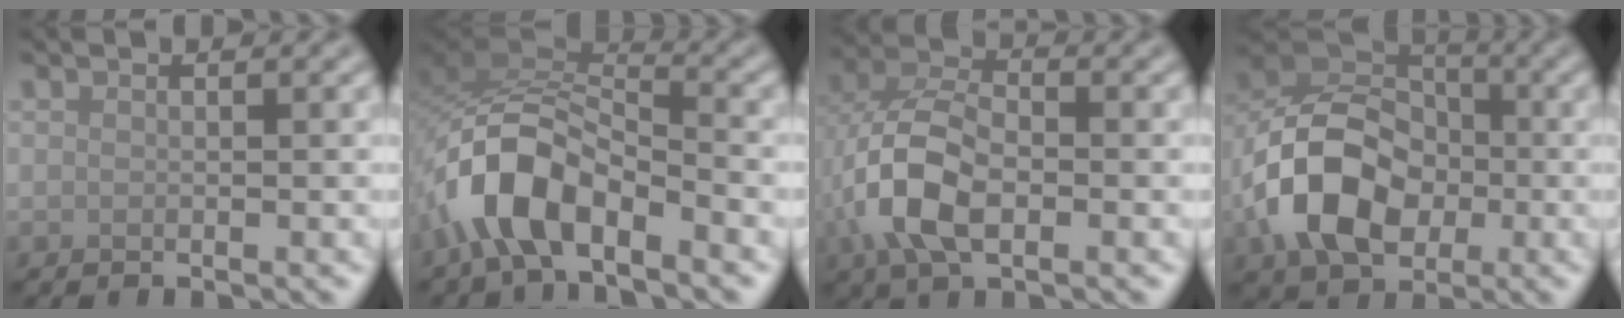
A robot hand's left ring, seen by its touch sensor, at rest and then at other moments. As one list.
[{"total": 7.6, "force": [-4.2, 3.4, 5.3], "torque": [-0.096, 0.004, -0.089]}, {"total": 7.2, "force": [-1.6, 4.2, 5.6], "torque": [-0.124, 0.006, -0.040]}, {"total": 10.3, "force": [-2.2, 7.4, 6.8], "torque": [-0.141, 0.002, -0.050]}]